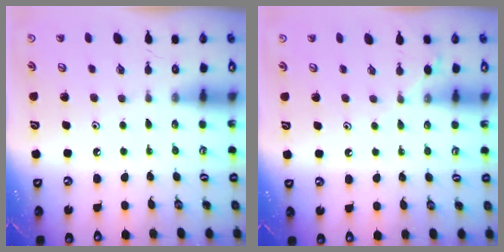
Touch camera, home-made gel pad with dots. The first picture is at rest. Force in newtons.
{"total": 4.8, "press": 4.8, "slide": 0.6}